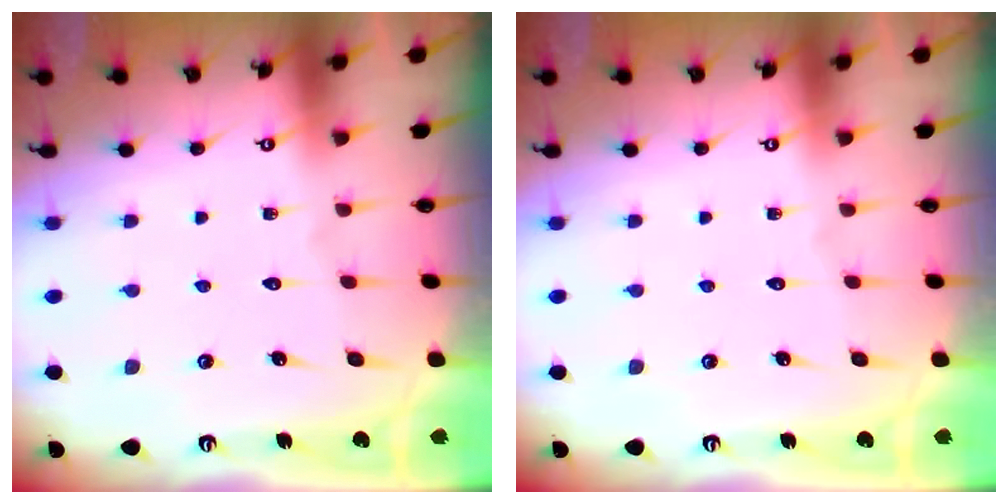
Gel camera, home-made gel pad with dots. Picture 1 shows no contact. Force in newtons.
{"total": 0.0}